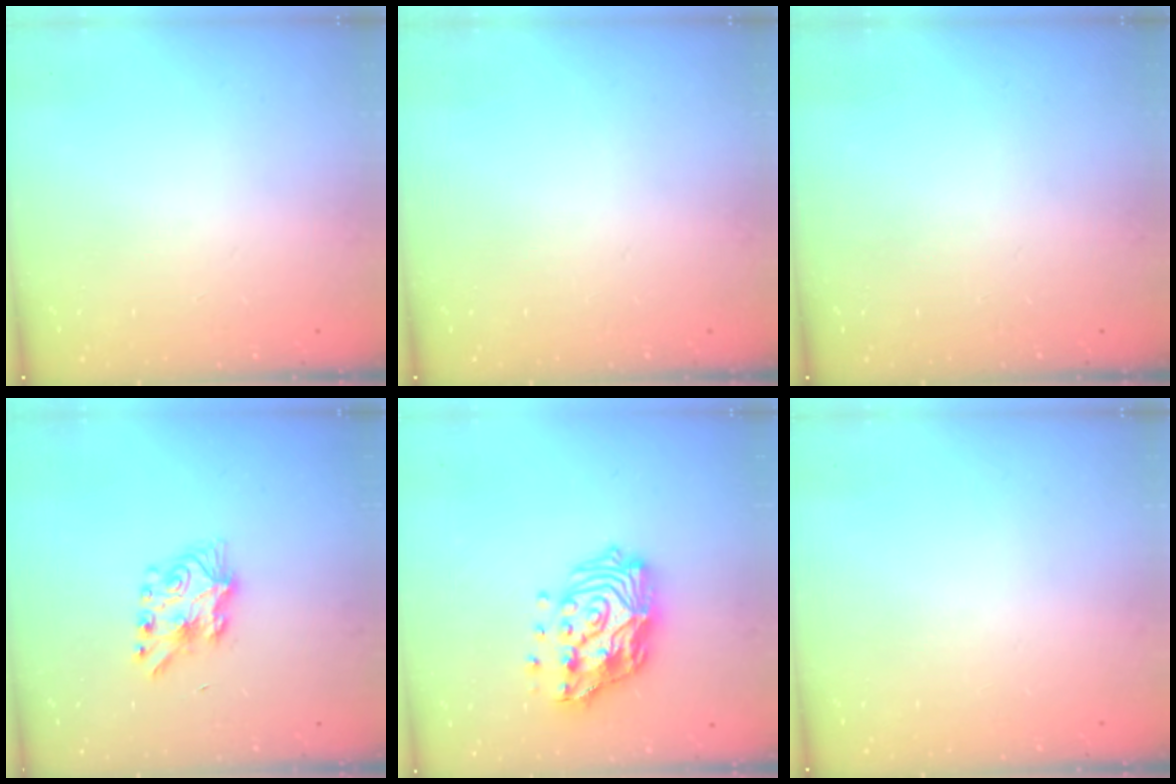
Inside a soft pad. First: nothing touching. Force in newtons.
{"total": 0.0}
{"total": 0.0}
{"total": 7.2, "press": 7.2, "slide": 0.2}
{"total": 16.3, "press": 16.2, "slide": 1.6}
{"total": 0.0}